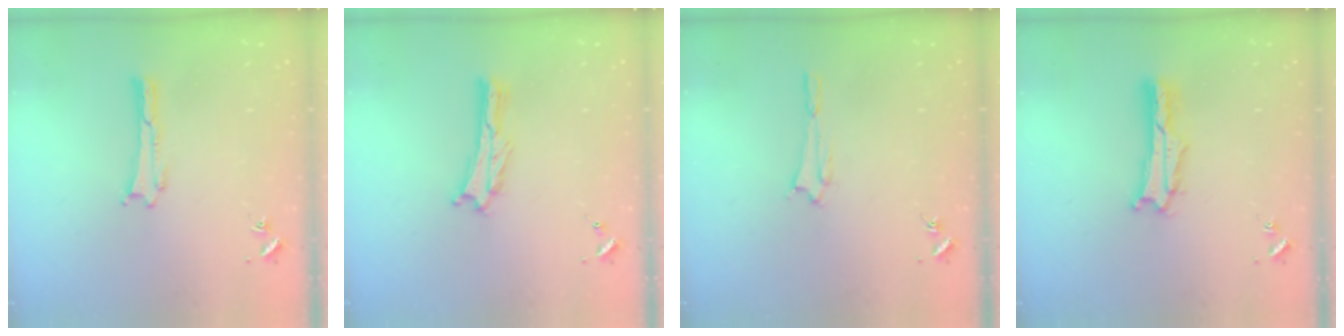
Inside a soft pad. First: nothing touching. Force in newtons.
{"total": 1.3, "press": 1.3, "slide": 0.3}
{"total": 1.6, "press": 1.6, "slide": 0.1}
{"total": 2.1, "press": 2.1, "slide": 0.3}